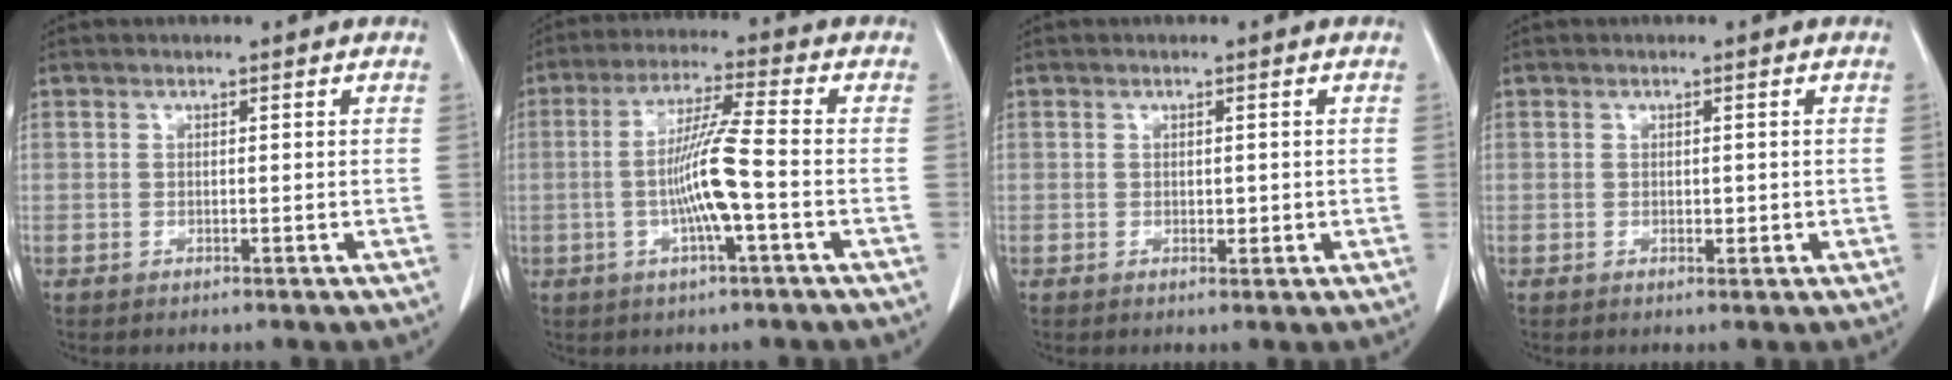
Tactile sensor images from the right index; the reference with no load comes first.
{"total": 9.1, "force": [-1.7, -0.2, 9.0], "torque": [-0.174, 0.001, -0.035]}
{"total": 1.5, "force": [0.0, 1.0, 1.1], "torque": [-0.013, -0.001, 0.002]}
{"total": 1.4, "force": [0.0, 0.9, 1.0], "torque": [-0.012, 0.000, 0.001]}